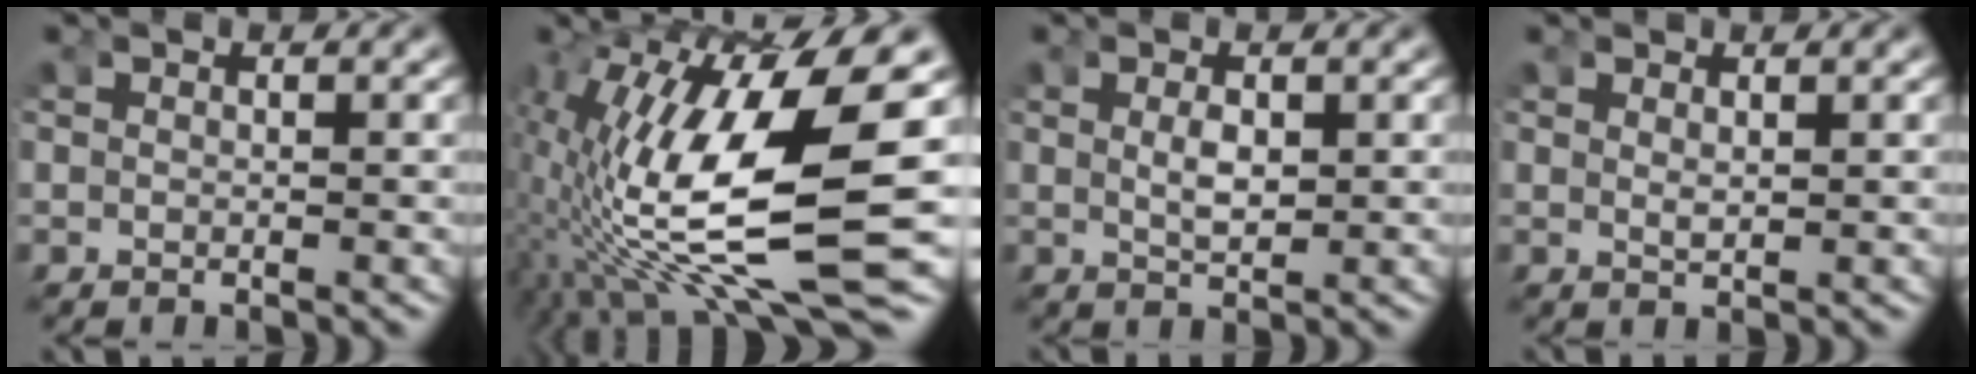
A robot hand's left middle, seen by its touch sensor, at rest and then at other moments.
{"total": 15.9, "force": [-2.9, 6.8, 14.1], "torque": [-0.245, -0.023, -0.028]}
{"total": 1.9, "force": [0.2, 0.6, 1.8], "torque": [-0.037, -0.013, 0.014]}
{"total": 0.7, "force": [0.4, -0.2, 0.5], "torque": [-0.018, -0.011, 0.017]}